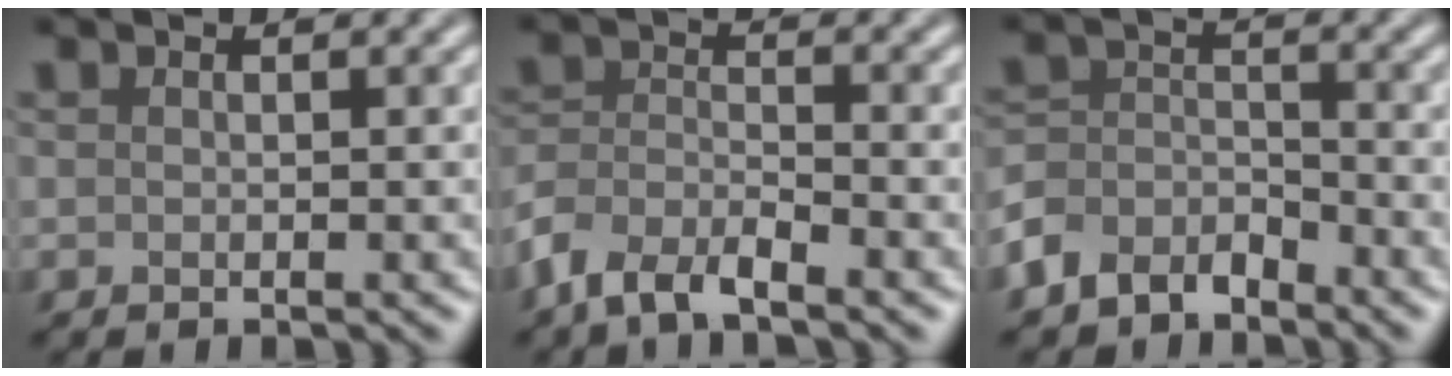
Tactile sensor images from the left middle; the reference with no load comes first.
{"total": 4.4, "force": [-3.5, 1.4, 2.3], "torque": [-0.045, -0.002, -0.079]}
{"total": 4.5, "force": [-3.6, 2.5, 1.2], "torque": [-0.021, 0.000, -0.080]}